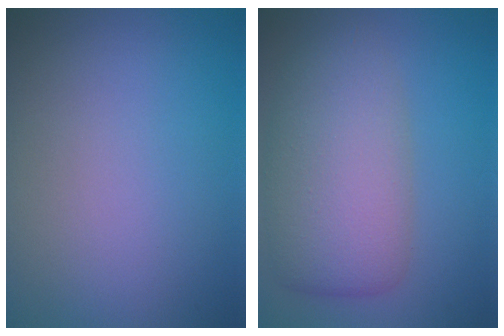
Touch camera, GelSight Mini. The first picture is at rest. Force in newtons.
{"total": 7.5, "press": 7.4, "slide": 0.6}